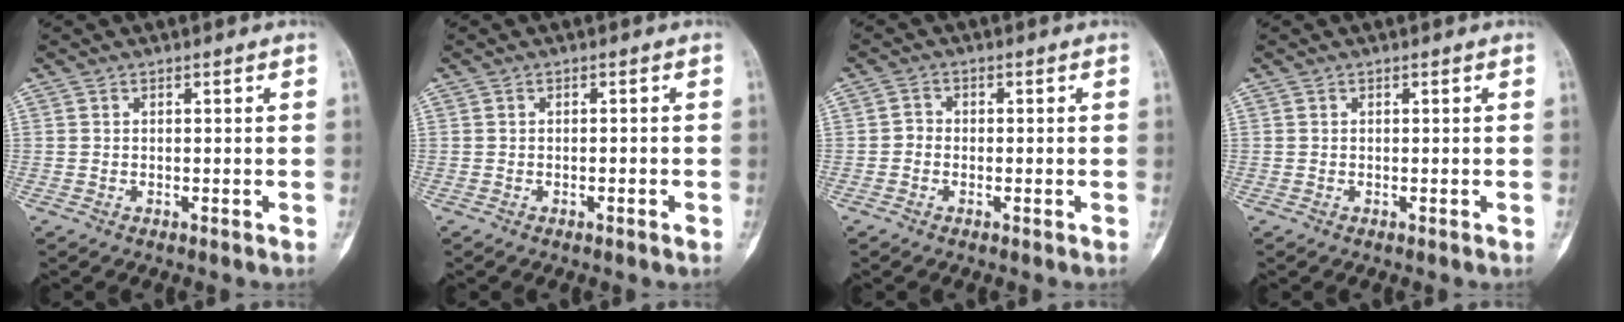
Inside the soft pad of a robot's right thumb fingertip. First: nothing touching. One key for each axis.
{"total": 1.0, "fx": -0.5, "fy": 0.2, "fz": 0.8, "tx": -0.016, "ty": 0.006, "tz": -0.003}
{"total": 1.5, "fx": -0.6, "fy": 1.3, "fz": 0.5, "tx": 0.008, "ty": 0.005, "tz": -0.017}
{"total": 0.0}